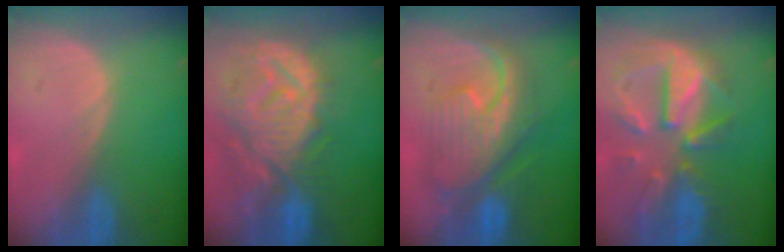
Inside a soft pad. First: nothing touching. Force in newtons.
{"total": 12.8, "press": 11.2, "slide": 6.1}
{"total": 10.3, "press": 10.2, "slide": 0.9}
{"total": 11.7, "press": 10.2, "slide": 5.7}